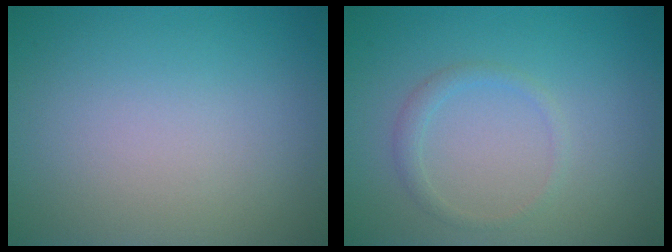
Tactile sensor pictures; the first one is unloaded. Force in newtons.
{"total": 1.2, "press": 1.1, "slide": 0.1}